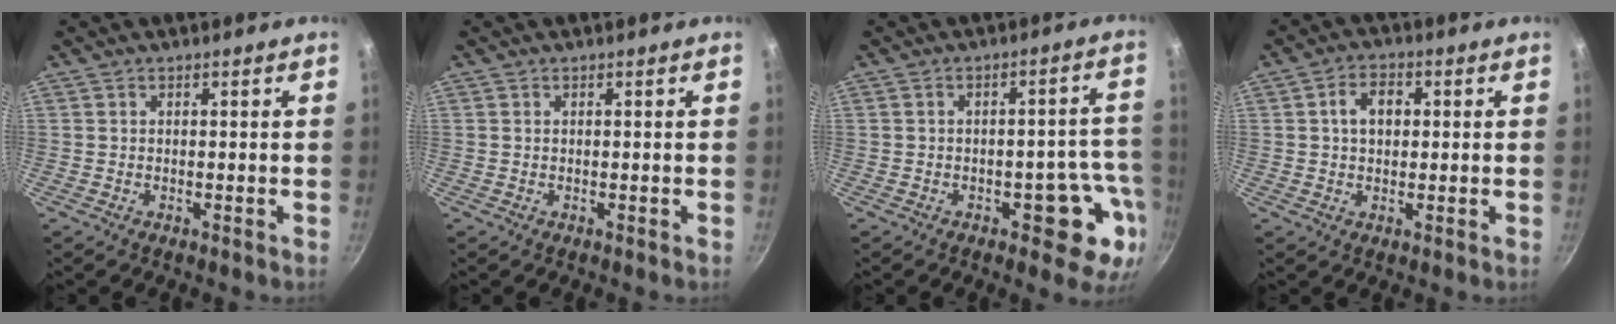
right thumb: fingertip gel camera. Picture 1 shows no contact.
{"total": 0.0}
{"total": 10.1, "force": [-3.9, 5.2, 7.8], "torque": [-0.027, 0.040, -0.040]}
{"total": 5.6, "force": [0.9, 3.9, 3.9], "torque": [-0.047, 0.012, 0.010]}